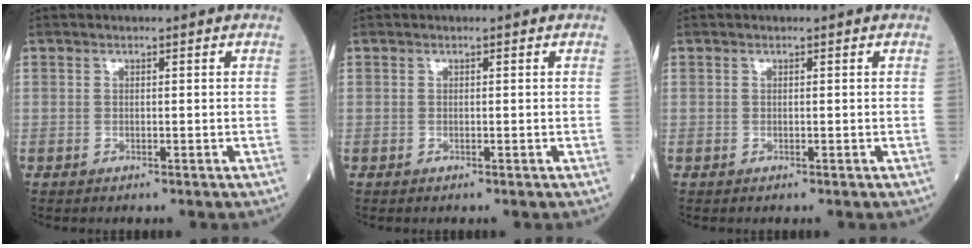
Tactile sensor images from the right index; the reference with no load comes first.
{"total": 0.0}
{"total": 0.0}